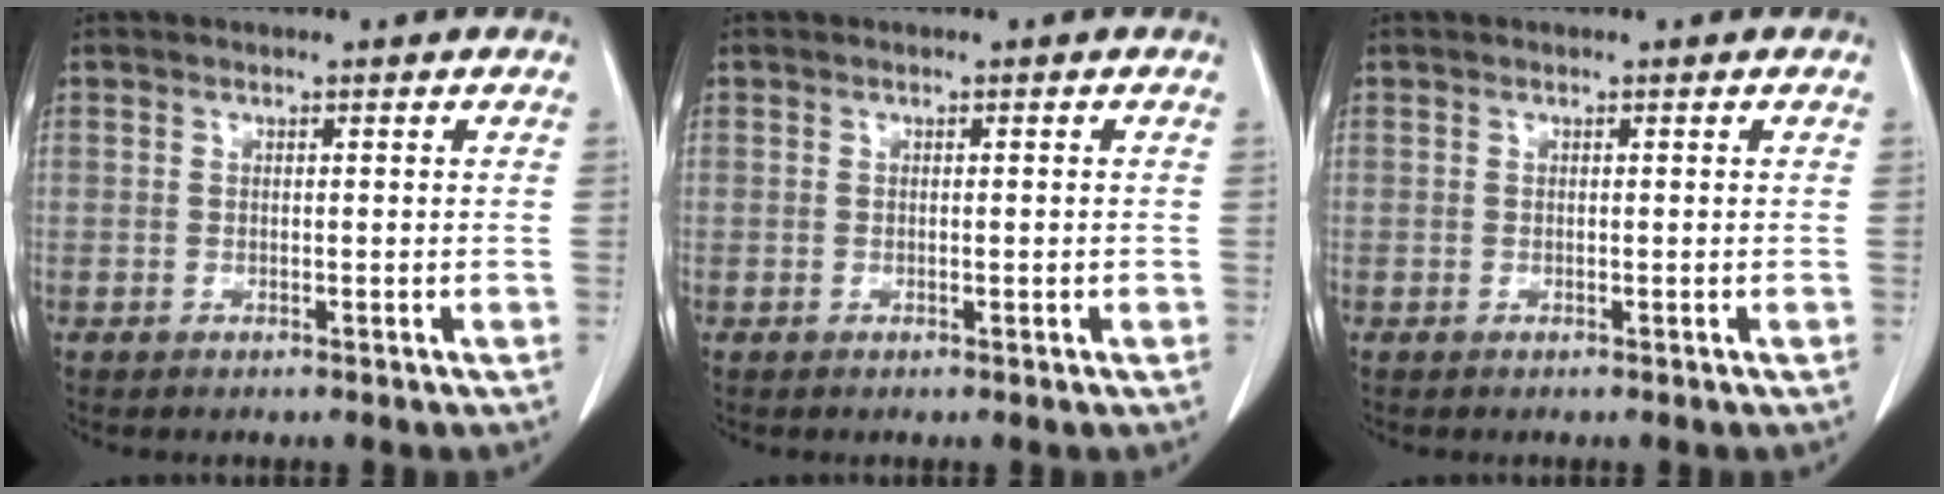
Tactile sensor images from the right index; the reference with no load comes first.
{"total": 0.6, "force": [-0.1, 0.1, 0.6], "torque": [-0.013, 0.001, 0.002]}
{"total": 0.0}